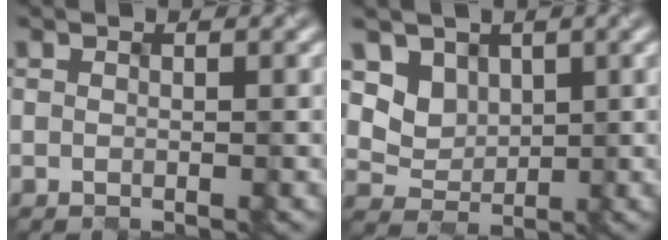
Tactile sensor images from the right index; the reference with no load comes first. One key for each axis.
{"total": 3.8, "fx": 1.8, "fy": 3.0, "fz": 1.5, "tx": -0.045, "ty": -0.012, "tz": 0.057}